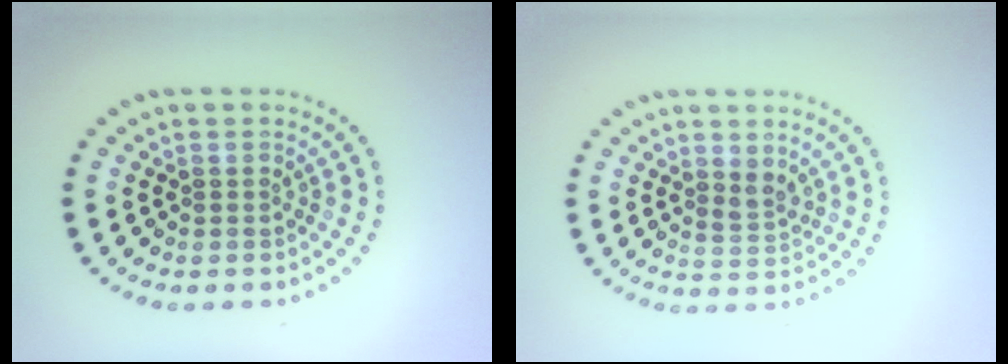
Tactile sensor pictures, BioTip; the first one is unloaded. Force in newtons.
{"total": 1.6, "press": 1.4, "slide": 0.9}